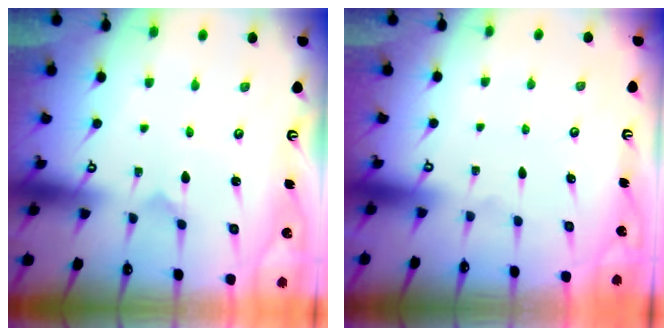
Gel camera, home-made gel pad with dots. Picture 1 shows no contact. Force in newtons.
{"total": 0.0}